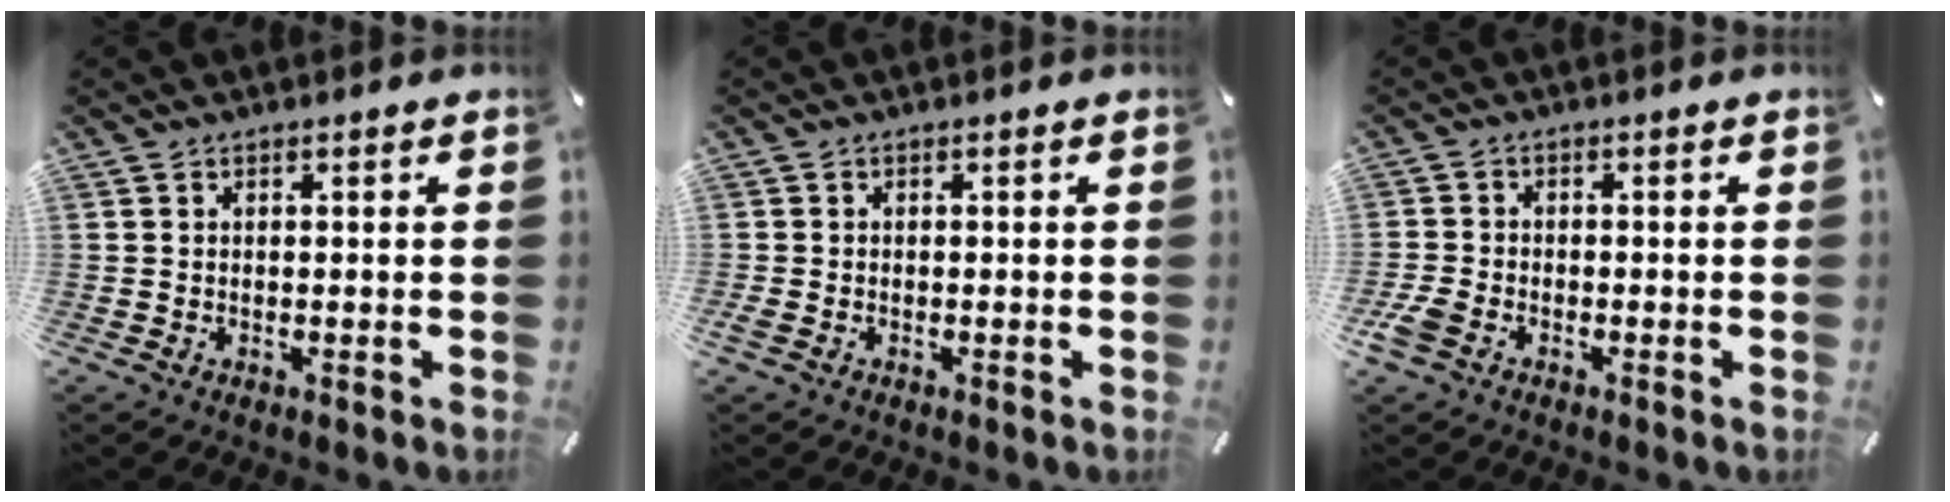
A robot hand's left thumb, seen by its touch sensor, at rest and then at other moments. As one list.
[{"total": 1.1, "force": [-0.6, 0.7, 0.7], "torque": [-0.018, -0.002, -0.012]}, {"total": 3.9, "force": [-2.2, 2.6, 2.0], "torque": [-0.049, 0.007, -0.043]}]